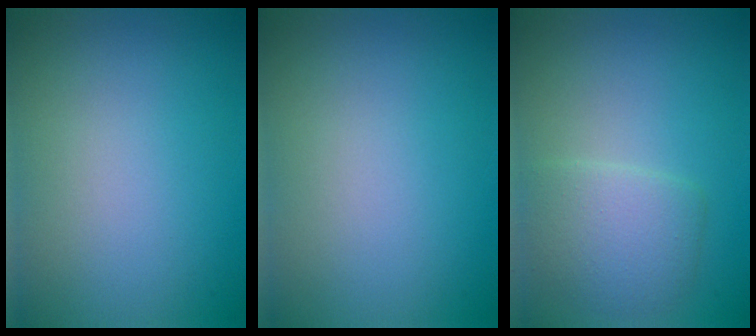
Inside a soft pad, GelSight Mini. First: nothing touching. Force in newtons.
{"total": 0.0}
{"total": 3.2, "press": 3.2, "slide": 0.2}